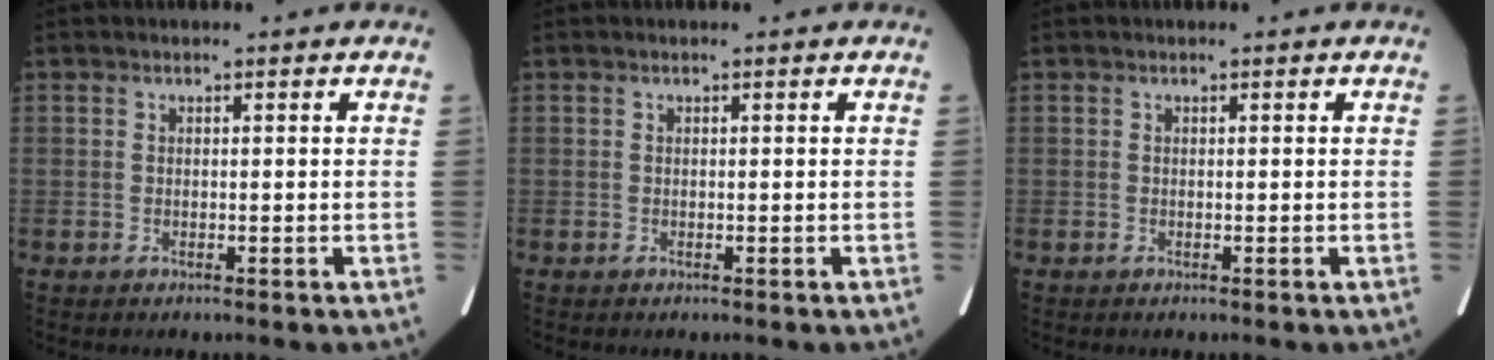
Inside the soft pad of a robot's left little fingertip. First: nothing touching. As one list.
[{"total": 0.0}, {"total": 0.0}]